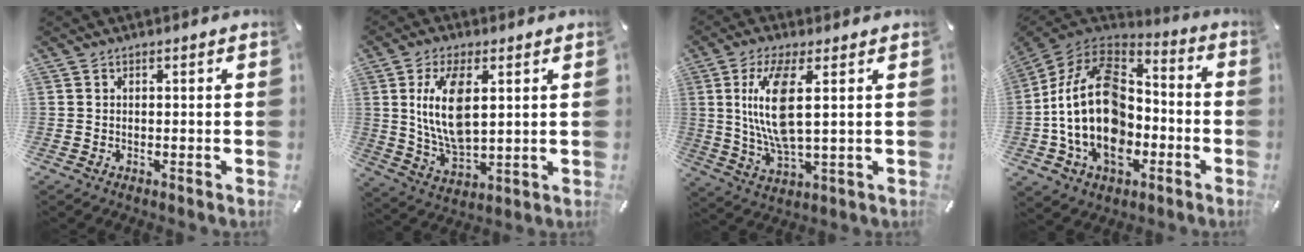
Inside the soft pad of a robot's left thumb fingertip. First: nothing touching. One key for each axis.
{"total": 12.4, "fx": 3.3, "fy": 6.2, "fz": 10.2, "tx": -0.229, "ty": -0.008, "tz": 0.054}
{"total": 12.6, "fx": 2.8, "fy": 4.2, "fz": 11.5, "tx": -0.251, "ty": -0.010, "tz": 0.046}
{"total": 22.9, "fx": -3.8, "fy": 16.2, "fz": 15.8, "tx": -0.310, "ty": 0.015, "tz": -0.060}